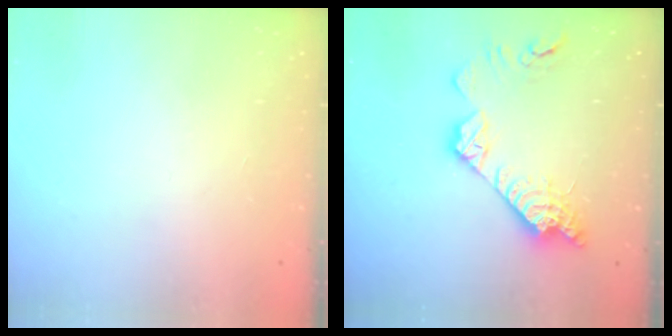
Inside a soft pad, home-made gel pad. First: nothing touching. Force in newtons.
{"total": 15.6, "press": 15.6, "slide": 0.9}